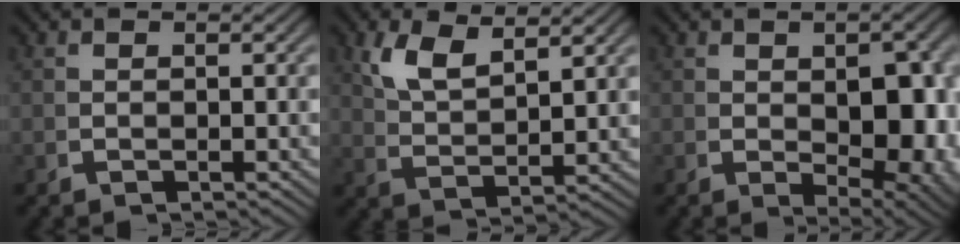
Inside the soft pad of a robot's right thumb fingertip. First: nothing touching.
{"total": 4.4, "force": [3.2, 1.2, 2.8], "torque": [-0.064, -0.005, 0.074]}
{"total": 8.2, "force": [-0.6, 4.4, 6.9], "torque": [-0.105, -0.041, 0.020]}